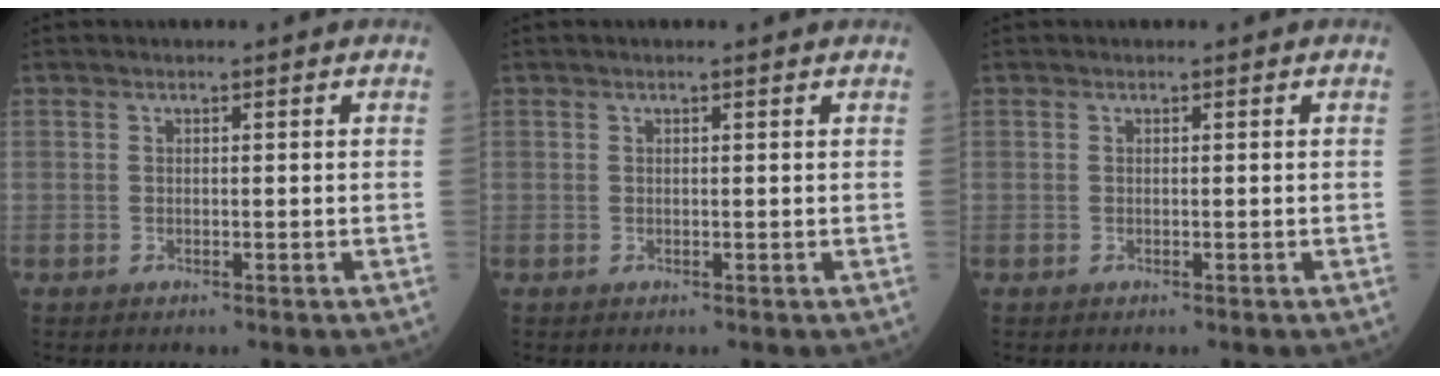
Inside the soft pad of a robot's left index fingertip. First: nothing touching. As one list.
[{"total": 1.0, "force": [0.8, -0.1, 0.6], "torque": [-0.012, 0.007, 0.013]}, {"total": 0.0}]